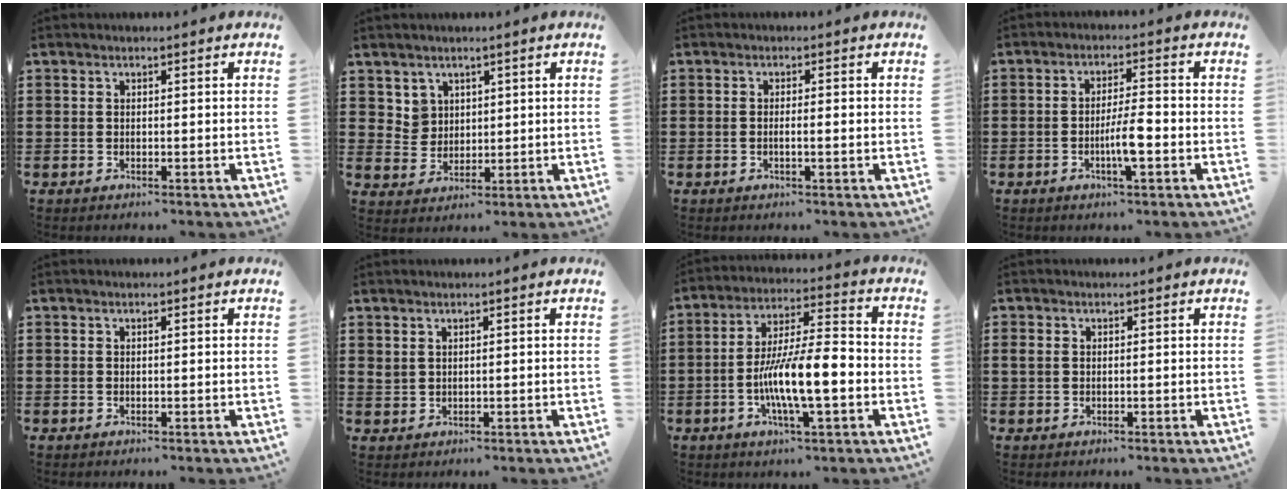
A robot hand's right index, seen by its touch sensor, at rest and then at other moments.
{"total": 3.7, "force": [2.2, 3.0, 0.5], "torque": [-0.024, 0.011, 0.041]}
{"total": 1.3, "force": [-0.4, 0.1, 1.3], "torque": [-0.022, 0.000, -0.007]}
{"total": 5.1, "force": [-1.6, 0.8, 4.8], "torque": [-0.089, 0.000, -0.031]}
{"total": 0.0}
{"total": 1.1, "force": [0.8, 0.6, 0.4], "torque": [-0.011, 0.003, 0.015]}
{"total": 11.4, "force": [-3.2, 2.9, 10.6], "torque": [-0.207, -0.004, -0.060]}
{"total": 1.1, "force": [0.1, 0.8, 0.7], "torque": [-0.024, 0.002, -0.001]}